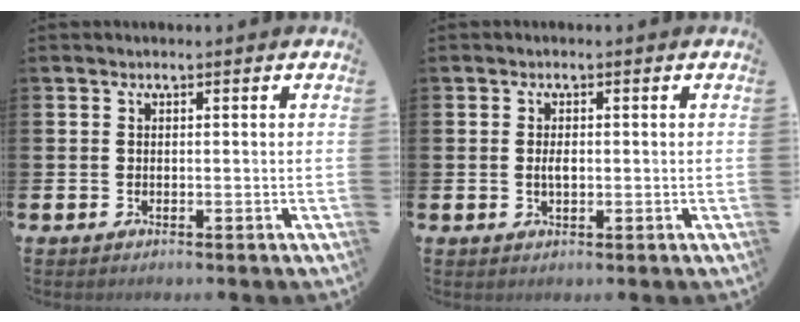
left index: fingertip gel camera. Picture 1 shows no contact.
{"total": 1.6, "force": [-0.2, 0.8, 1.4], "torque": [-0.027, 0.003, -0.005]}